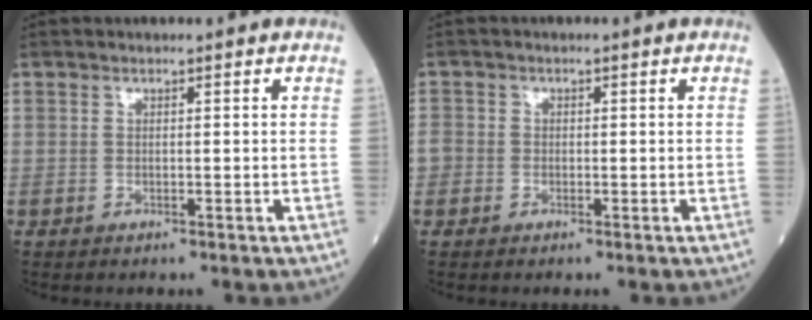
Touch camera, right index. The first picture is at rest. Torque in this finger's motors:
{"motor_torque": [0.46, -0.03, 0.22, 0.04]}